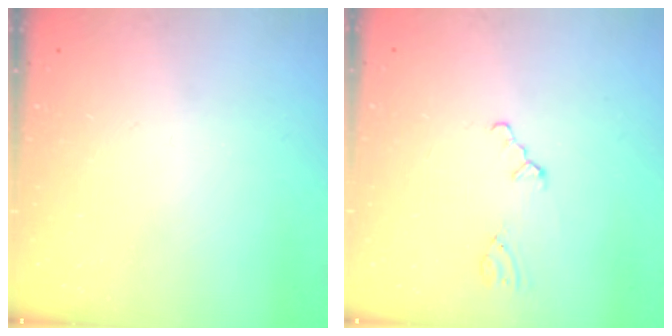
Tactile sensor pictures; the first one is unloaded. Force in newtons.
{"total": 0.6, "press": 0.6, "slide": 0.2}